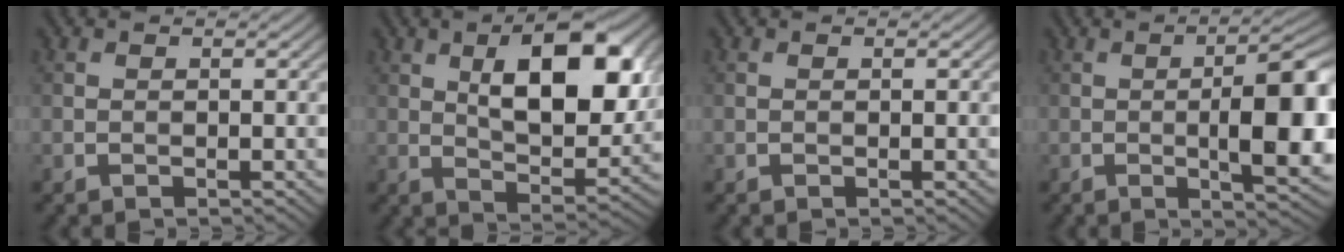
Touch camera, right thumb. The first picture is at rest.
{"total": 13.1, "force": [4.0, 6.2, 10.8], "torque": [-0.156, -0.004, 0.065]}
{"total": 0.0}
{"total": 10.6, "force": [-1.0, 3.2, 10.1], "torque": [-0.147, 0.002, -0.016]}